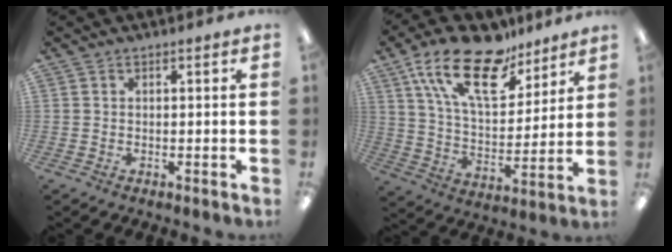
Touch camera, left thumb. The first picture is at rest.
{"total": 20.8, "force": [13.8, 9.2, 12.5], "torque": [-0.227, -0.068, 0.243]}